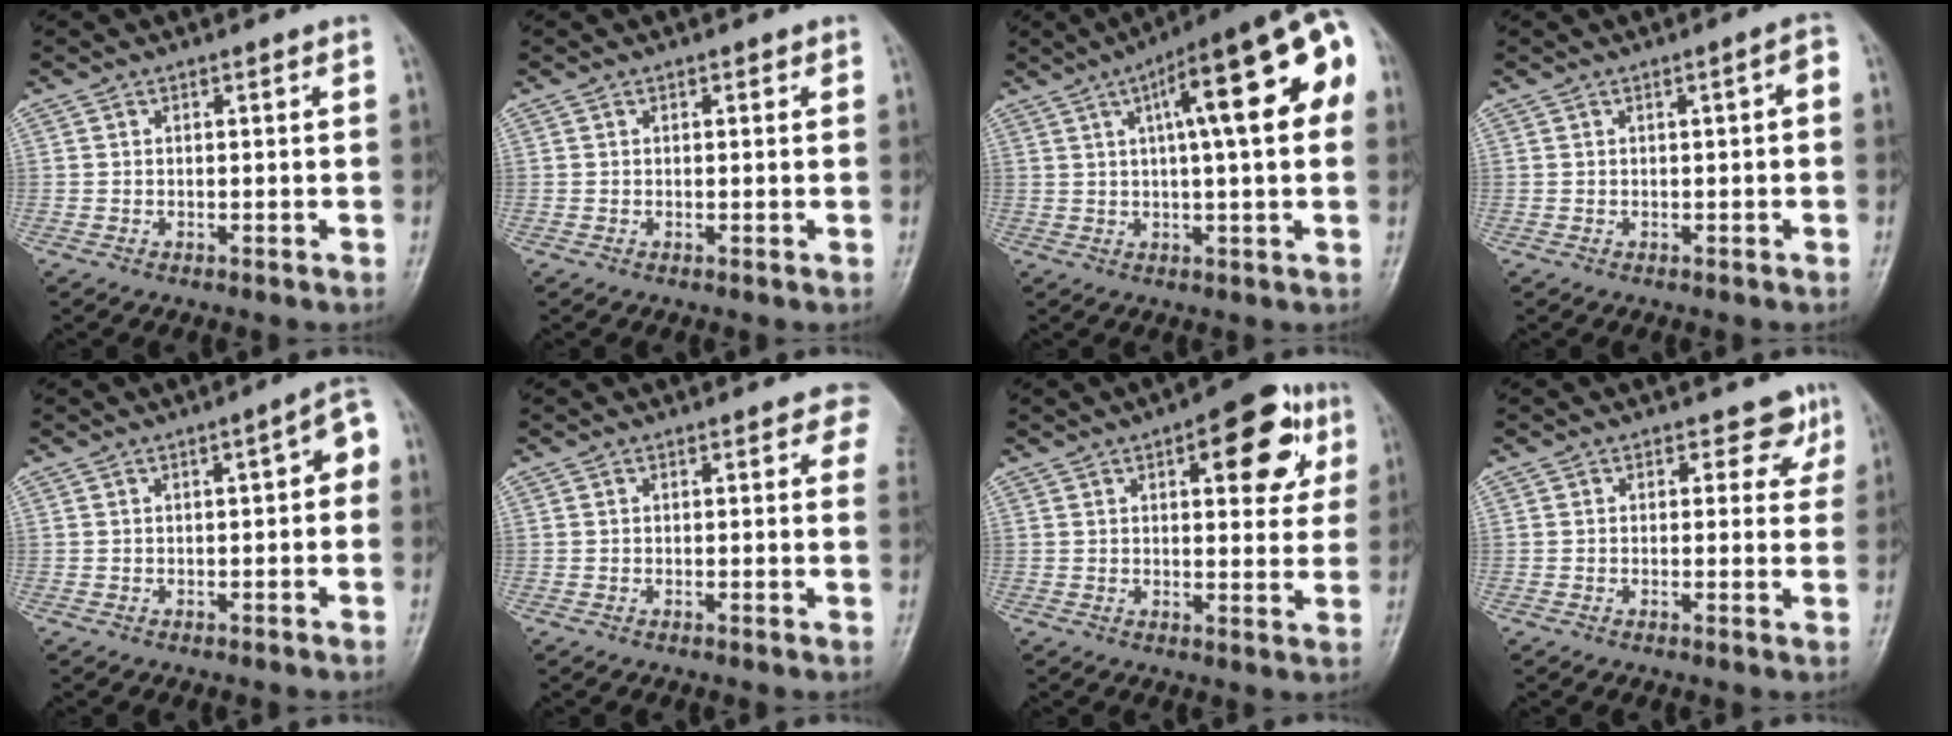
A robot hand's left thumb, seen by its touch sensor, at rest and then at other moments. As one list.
[{"total": 0.8, "force": [0.4, 0.6, 0.5], "torque": [0.002, 0.000, 0.001]}, {"total": 19.5, "force": [5.1, 4.7, 18.2], "torque": [-0.245, 0.027, 0.064]}, {"total": 2.5, "force": [0.0, 0.8, 2.3], "torque": [-0.031, 0.012, -0.003]}, {"total": 5.1, "force": [0.2, 2.0, 4.7], "torque": [-0.048, 0.023, -0.007]}, {"total": 3.4, "force": [2.1, 1.8, 1.9], "torque": [0.013, -0.003, 0.008]}, {"total": 12.9, "force": [5.2, 5.8, 10.3], "torque": [-0.084, -0.004, 0.057]}, {"total": 3.9, "force": [2.1, 2.9, 1.5], "torque": [0.019, -0.006, 0.017]}]